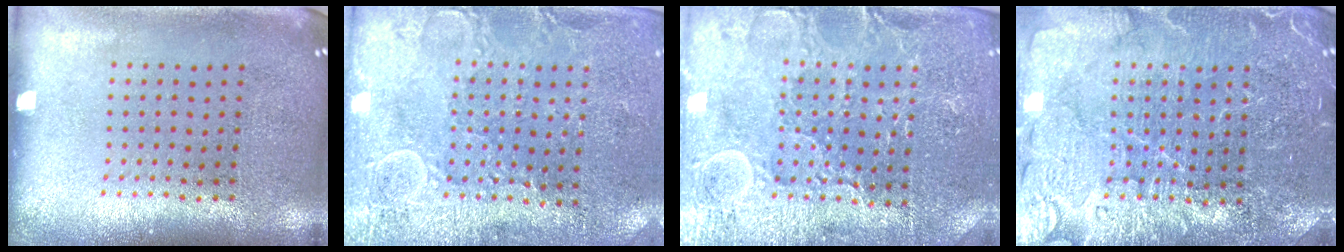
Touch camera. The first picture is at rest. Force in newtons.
{"total": 2.8, "press": 2.7, "slide": 0.8}
{"total": 3.6, "press": 3.6, "slide": 0.7}
{"total": 4.4, "press": 4.3, "slide": 1.0}